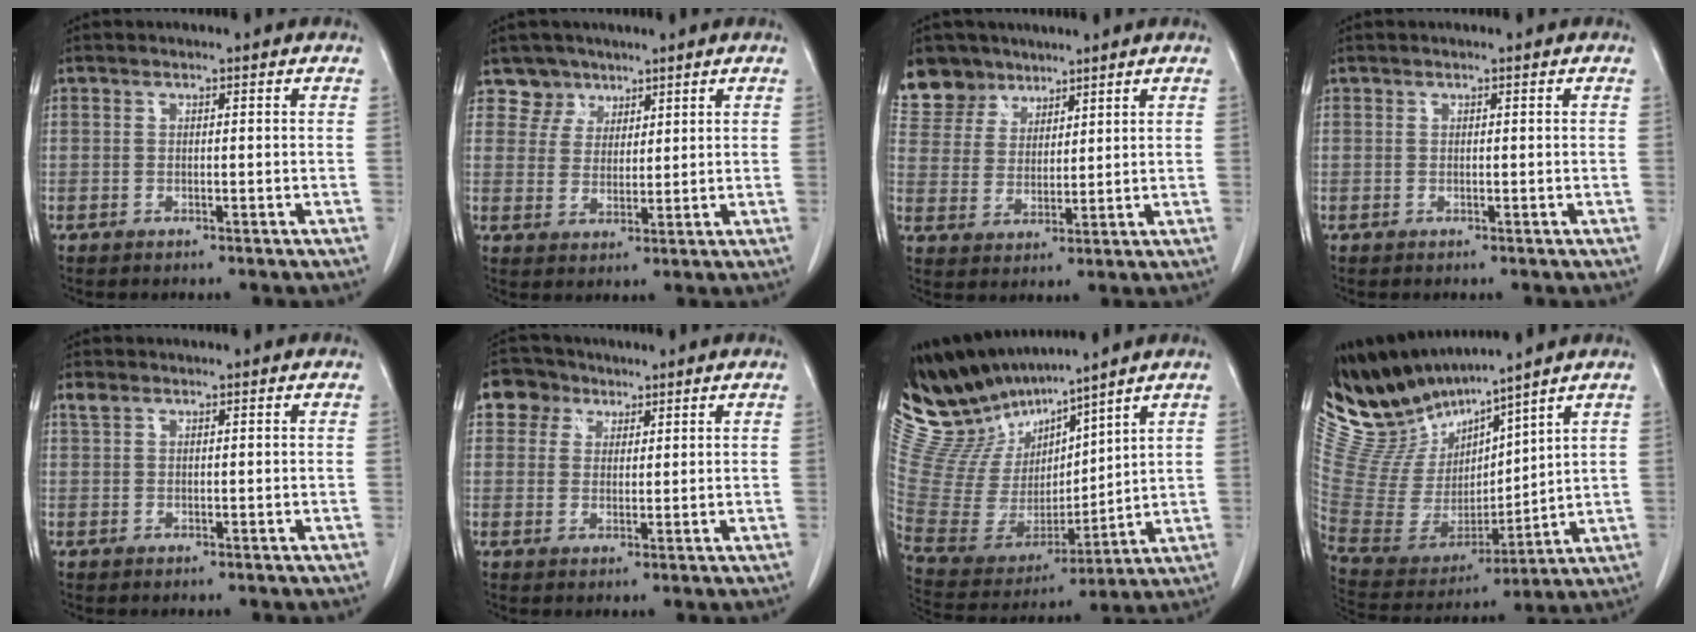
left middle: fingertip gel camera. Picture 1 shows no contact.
{"total": 4.6, "force": [3.3, 3.2, -0.6], "torque": [0.017, -0.001, 0.058]}
{"total": 8.1, "force": [6.3, 5.1, 0.4], "torque": [-0.012, 0.013, 0.131]}
{"total": 0.0}
{"total": 1.3, "force": [0.9, 0.6, 0.6], "torque": [-0.019, 0.013, 0.021]}
{"total": 4.7, "force": [2.7, 3.8, 0.6], "torque": [-0.015, 0.015, 0.049]}
{"total": 15.1, "force": [13.8, 2.9, 5.5], "torque": [-0.129, -0.005, 0.284]}
{"total": 13.7, "force": [13.0, 1.4, 3.9], "torque": [-0.104, -0.009, 0.278]}